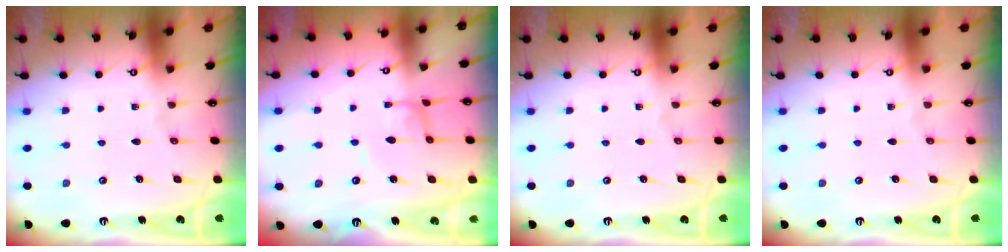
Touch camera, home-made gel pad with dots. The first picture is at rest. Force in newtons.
{"total": 0.9, "press": 0.9, "slide": 0.1}
{"total": 0.0}
{"total": 0.0}